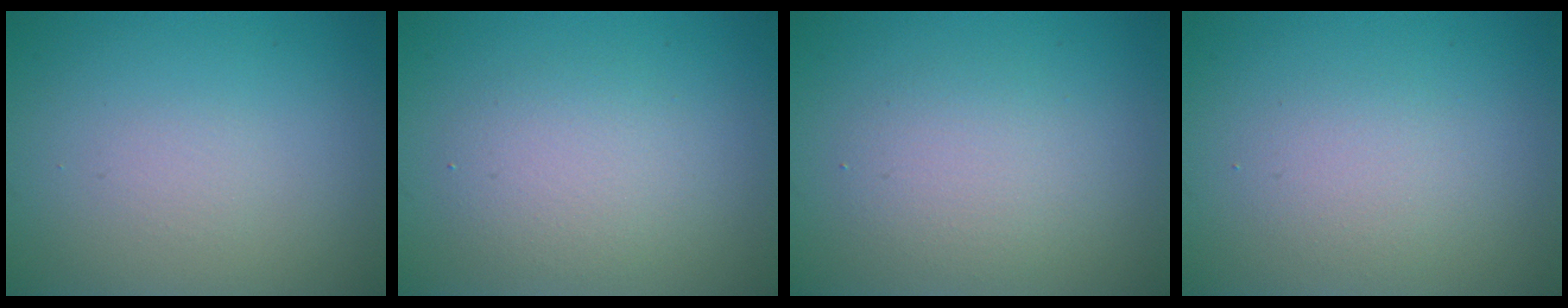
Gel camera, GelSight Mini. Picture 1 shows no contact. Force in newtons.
{"total": 3.1, "press": 3.1, "slide": 0.2}
{"total": 2.6, "press": 2.6, "slide": 0.2}
{"total": 1.9, "press": 1.9, "slide": 0.0}